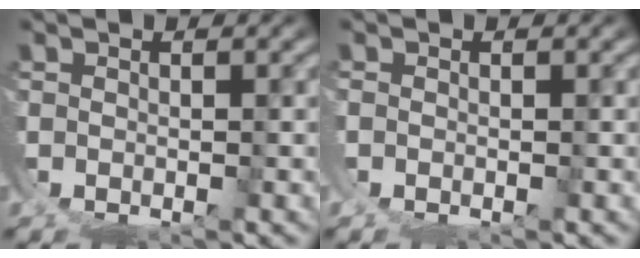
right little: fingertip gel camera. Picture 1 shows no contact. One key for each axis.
{"total": 0.8, "fx": -0.2, "fy": 0.6, "fz": 0.5, "tx": -0.009, "ty": 0.004, "tz": -0.008}